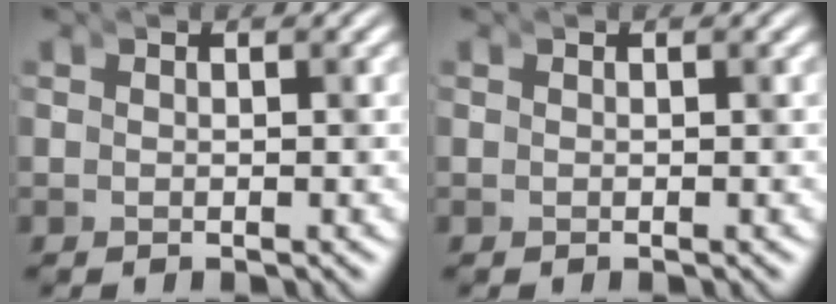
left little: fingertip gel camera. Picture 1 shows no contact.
{"total": 0.0}